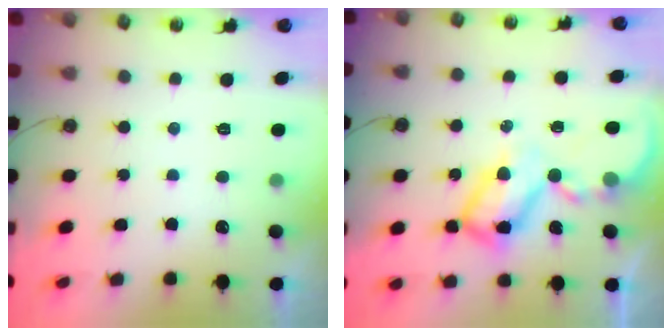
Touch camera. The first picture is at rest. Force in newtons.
{"total": 12.4, "press": 12.4, "slide": 1.1}